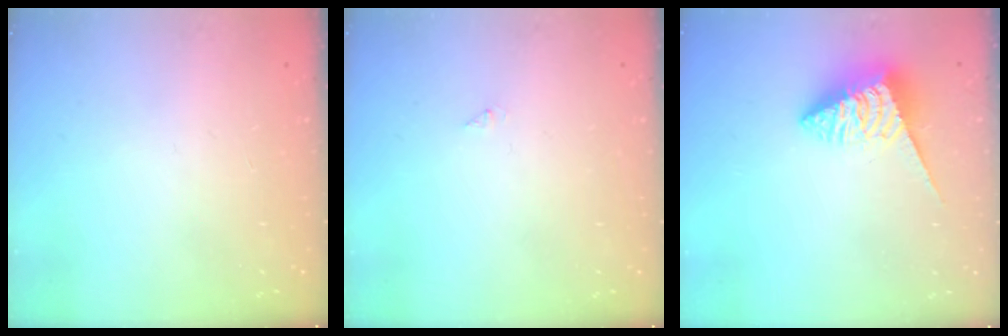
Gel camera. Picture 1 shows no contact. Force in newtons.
{"total": 0.0}
{"total": 4.6, "press": 4.5, "slide": 0.7}